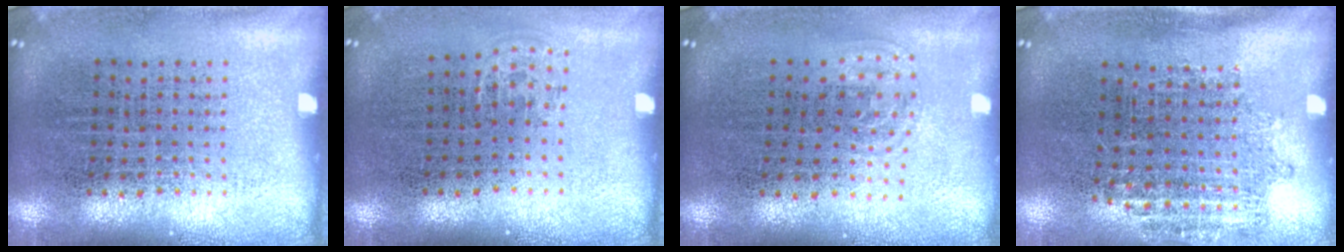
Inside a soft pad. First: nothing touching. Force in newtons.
{"total": 0.5, "press": 0.5, "slide": 0.3}
{"total": 1.0, "press": 0.7, "slide": 0.7}
{"total": 1.1, "press": 0.9, "slide": 0.7}